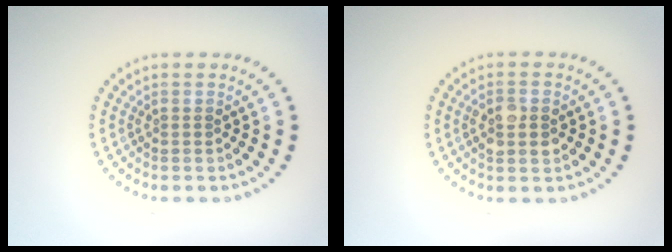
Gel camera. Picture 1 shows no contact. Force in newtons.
{"total": 2.7, "press": 2.7, "slide": 0.3}